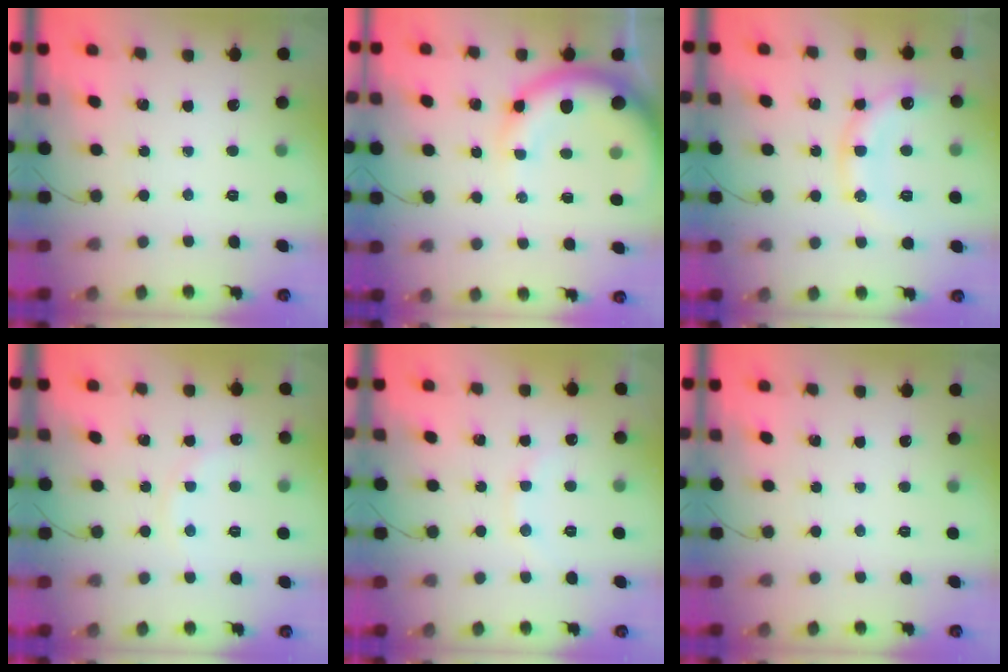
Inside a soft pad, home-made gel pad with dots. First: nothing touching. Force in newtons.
{"total": 11.4, "press": 11.2, "slide": 2.4}
{"total": 13.8, "press": 13.7, "slide": 1.6}
{"total": 7.1, "press": 7.0, "slide": 1.4}
{"total": 6.6, "press": 6.5, "slide": 1.1}
{"total": 0.0}